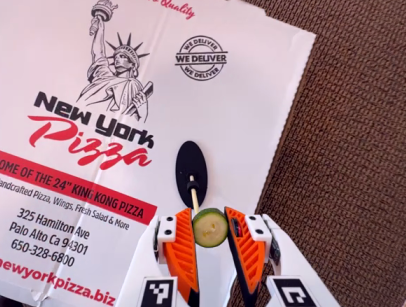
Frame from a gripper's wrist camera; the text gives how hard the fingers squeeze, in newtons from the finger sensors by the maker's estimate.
{"total": 8.0, "left": 7.7, "right": 8.2}